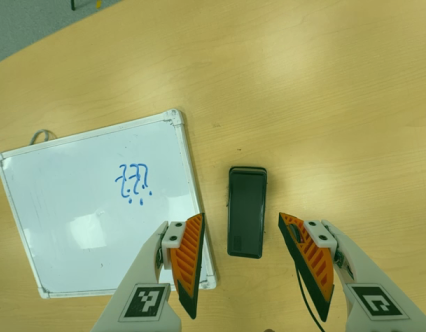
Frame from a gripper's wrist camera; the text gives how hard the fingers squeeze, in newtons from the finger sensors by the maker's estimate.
{"total": 0.0}